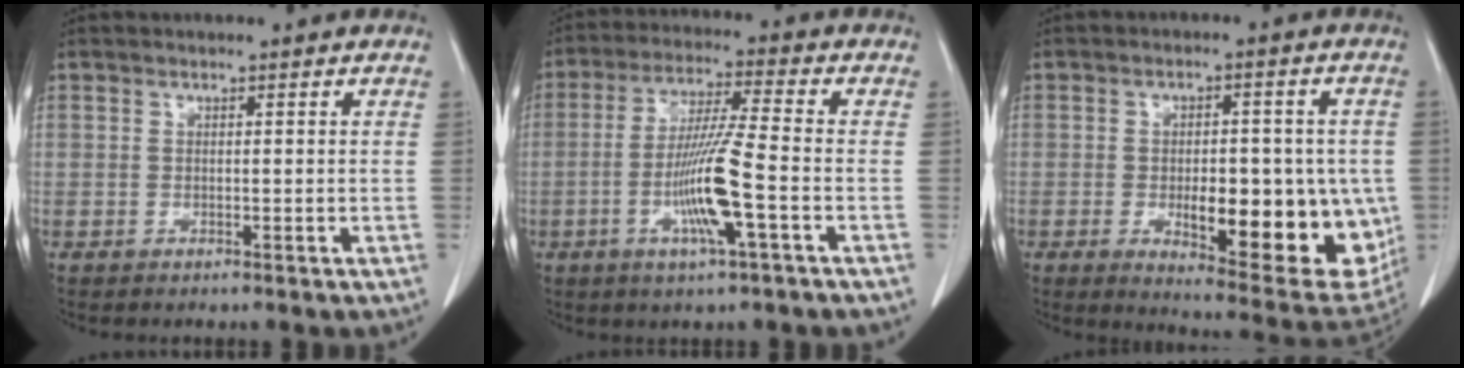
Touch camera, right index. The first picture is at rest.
{"total": 10.7, "force": [-3.1, -0.4, 10.2], "torque": [-0.203, -0.011, -0.062]}
{"total": 17.7, "force": [-3.6, 6.3, 16.1], "torque": [-0.167, 0.002, -0.024]}